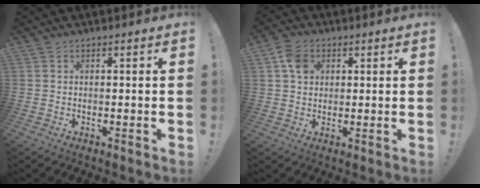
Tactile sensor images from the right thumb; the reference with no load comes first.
{"total": 6.2, "force": [2.2, 5.0, 3.1], "torque": [-0.044, 0.002, 0.042]}